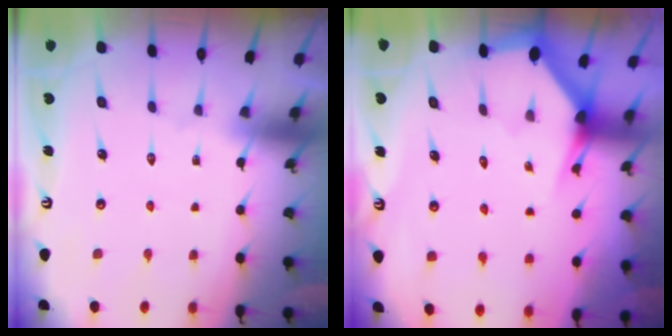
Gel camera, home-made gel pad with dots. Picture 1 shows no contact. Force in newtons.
{"total": 2.8, "press": 2.8, "slide": 0.2}